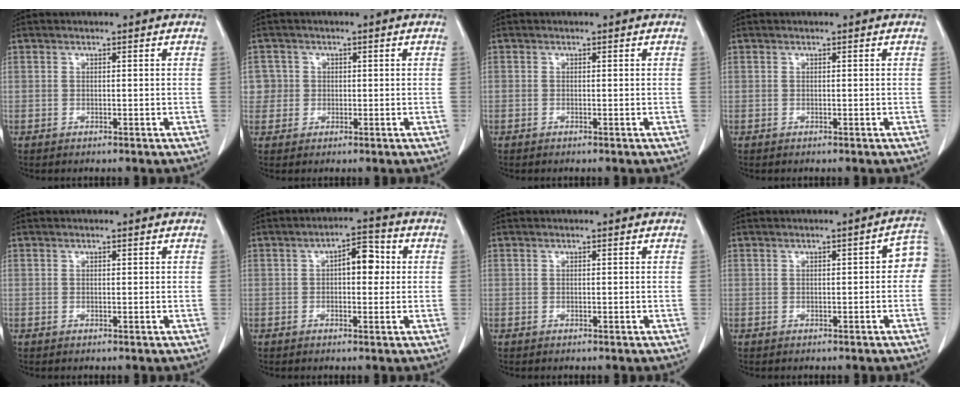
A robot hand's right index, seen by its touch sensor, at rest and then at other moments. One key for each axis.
{"total": 3.1, "fx": 0.4, "fy": 3.0, "fz": -0.3, "tx": 0.022, "ty": 0.010, "tz": 0.008}
{"total": 0.0}
{"total": 0.0}
{"total": 0.0}
{"total": 5.1, "fx": 0.7, "fy": 2.3, "fz": 4.5, "tx": -0.064, "ty": 0.022, "tz": 0.008}
{"total": 0.0}
{"total": 3.8, "fx": 0.1, "fy": 1.3, "fz": 3.6, "tx": -0.034, "ty": 0.015, "tz": -0.004}